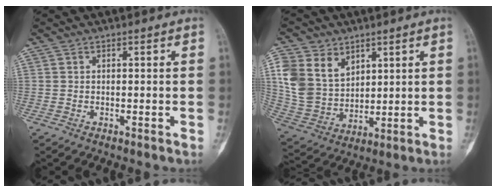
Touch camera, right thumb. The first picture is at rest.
{"total": 14.0, "force": [5.8, 10.3, 7.5], "torque": [-0.131, -0.021, 0.130]}